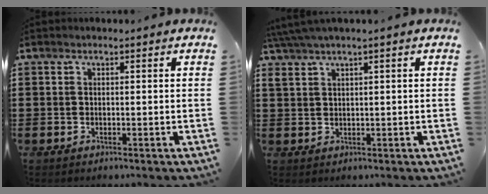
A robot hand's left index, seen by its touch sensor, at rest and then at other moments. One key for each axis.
{"total": 2.3, "fx": 1.5, "fy": 0.0, "fz": 1.8, "tx": -0.039, "ty": 0.002, "tz": 0.027}